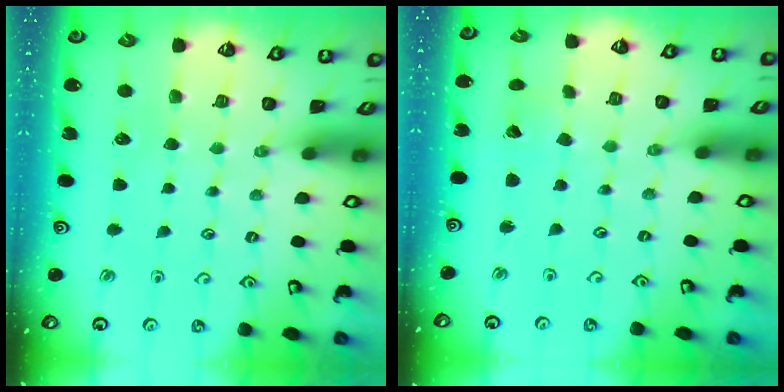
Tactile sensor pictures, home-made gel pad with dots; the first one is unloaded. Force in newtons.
{"total": 2.7, "press": 2.6, "slide": 0.4}